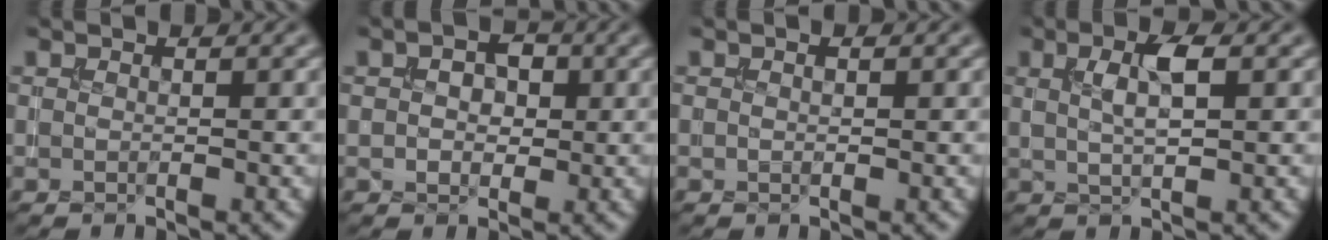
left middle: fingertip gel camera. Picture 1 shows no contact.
{"total": 2.8, "force": [0.8, 2.0, 1.9], "torque": [-0.032, 0.007, 0.007]}
{"total": 0.7, "force": [0.2, 0.4, 0.6], "torque": [-0.011, 0.002, 0.003]}
{"total": 3.4, "force": [1.1, 1.0, 3.1], "torque": [-0.058, 0.007, 0.020]}